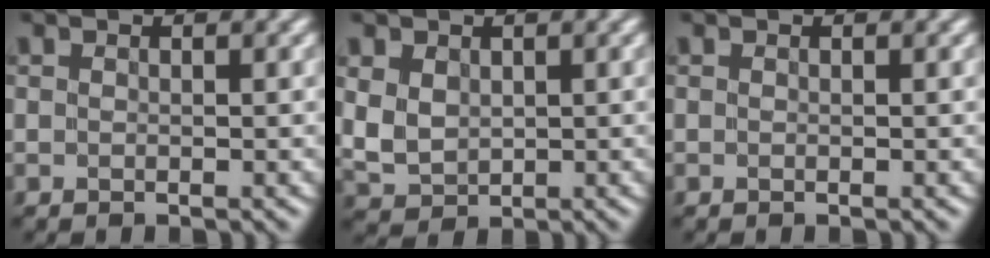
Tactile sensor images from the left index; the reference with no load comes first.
{"total": 3.3, "force": [0.9, 2.6, 1.9], "torque": [-0.050, -0.004, 0.023]}
{"total": 0.0}